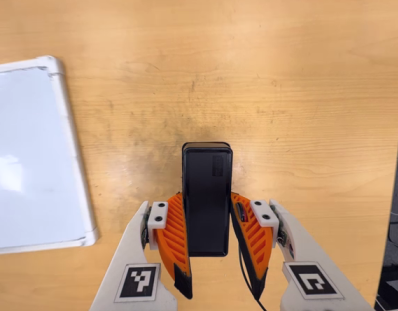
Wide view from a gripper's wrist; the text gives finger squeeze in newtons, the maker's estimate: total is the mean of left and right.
{"total": 3.7, "left": 2.2, "right": 5.1}